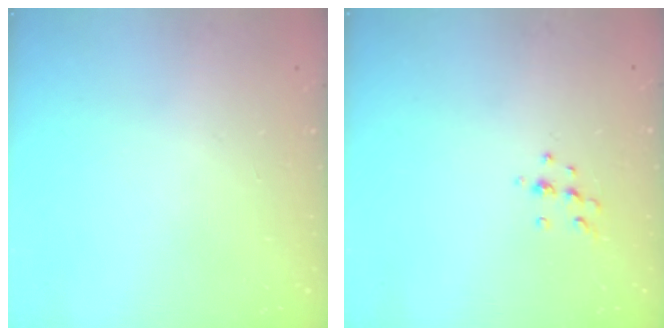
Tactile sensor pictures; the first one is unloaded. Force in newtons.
{"total": 6.9, "press": 6.8, "slide": 1.2}